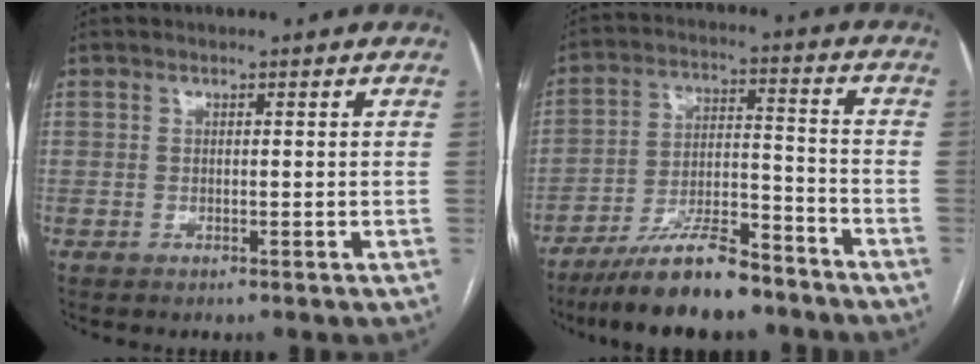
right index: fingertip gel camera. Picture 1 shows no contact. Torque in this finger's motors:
{"motor_torque": [0.66, -0.56, 0.14, 0.01]}